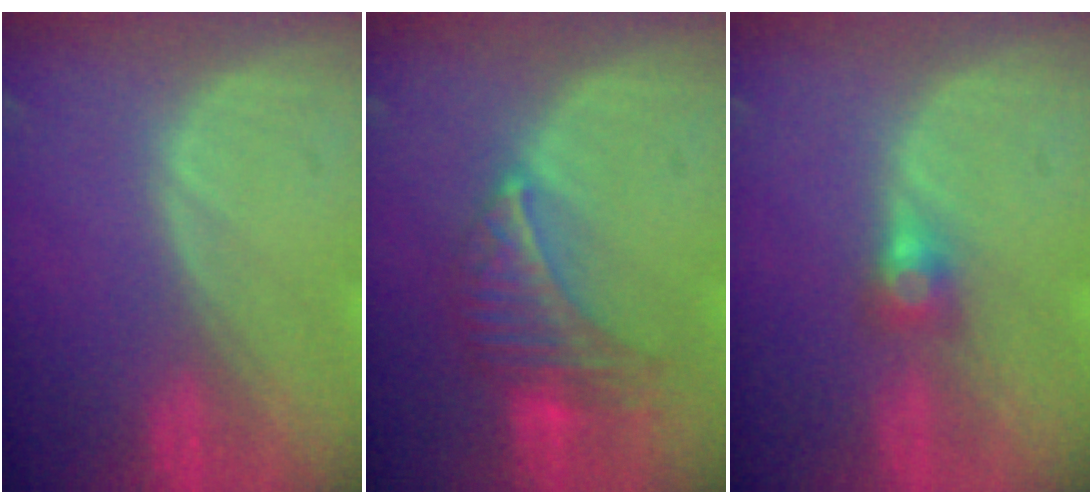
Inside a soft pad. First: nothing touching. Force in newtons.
{"total": 6.7, "press": 6.5, "slide": 1.7}
{"total": 2.7, "press": 2.5, "slide": 0.9}